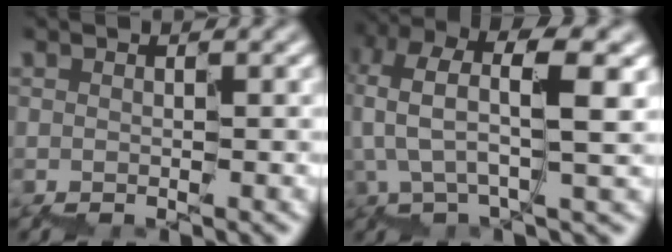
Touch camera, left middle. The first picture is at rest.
{"total": 6.4, "force": [2.0, 1.9, 5.7], "torque": [-0.111, 0.018, 0.033]}